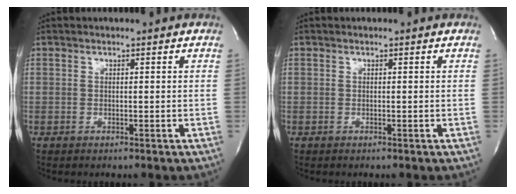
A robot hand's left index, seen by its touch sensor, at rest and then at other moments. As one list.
[{"total": 0.0}]